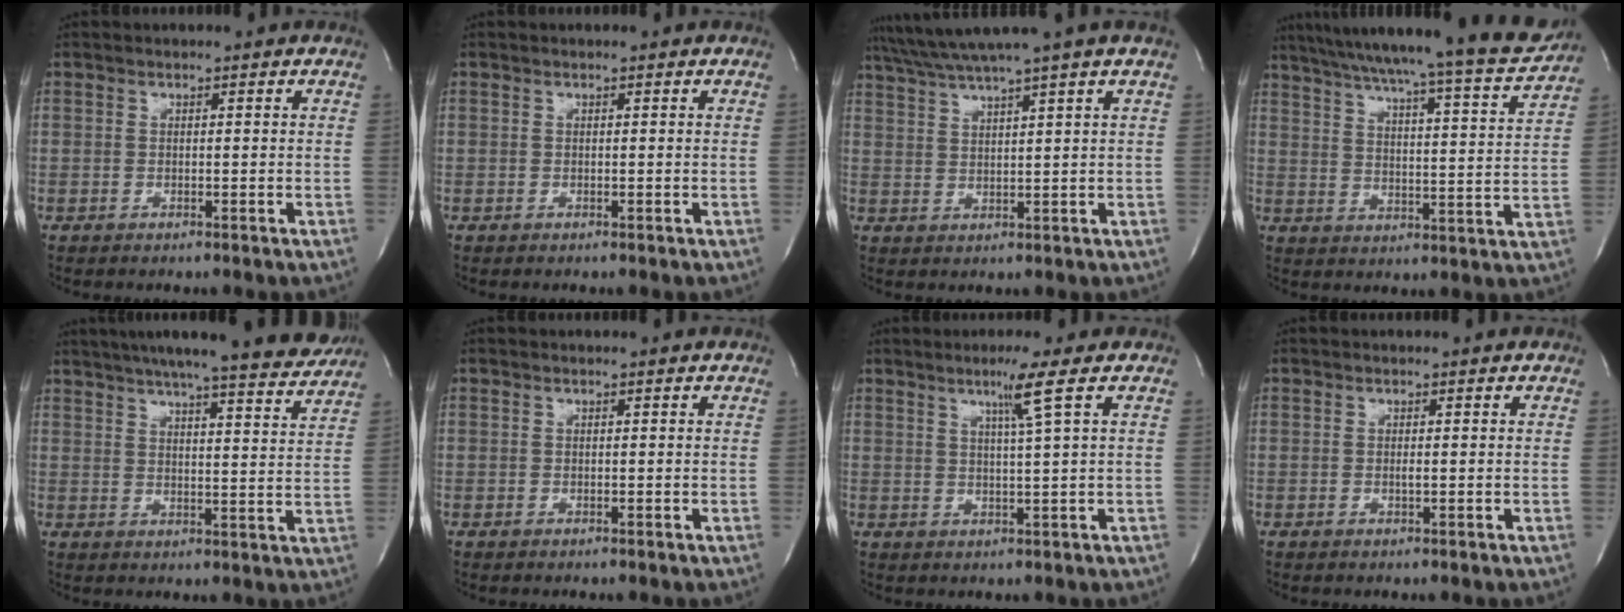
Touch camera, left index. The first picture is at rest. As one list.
[{"total": 0.0}, {"total": 8.4, "force": [6.9, -2.4, 4.2], "torque": [-0.074, 0.011, 0.110]}, {"total": 22.5, "force": [20.3, 0.4, 9.6], "torque": [-0.155, -0.046, 0.269]}, {"total": 20.2, "force": [17.9, 1.7, 9.2], "torque": [-0.143, -0.014, 0.227]}, {"total": 0.0}, {"total": 4.3, "force": [2.1, -1.4, 3.5], "torque": [-0.066, -0.010, 0.040]}, {"total": 0.5, "force": [0.0, 0.0, 0.5], "torque": [-0.016, -0.002, -0.001]}]